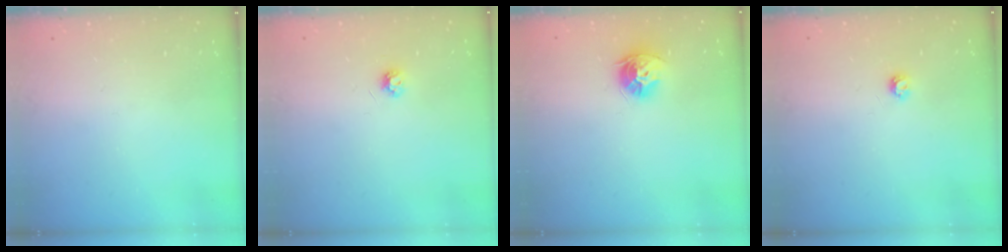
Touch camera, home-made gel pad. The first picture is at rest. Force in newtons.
{"total": 4.2, "press": 4.2, "slide": 0.6}
{"total": 9.6, "press": 9.6, "slide": 0.9}
{"total": 3.4, "press": 3.4, "slide": 0.5}